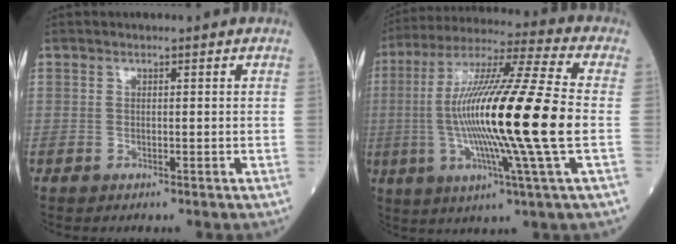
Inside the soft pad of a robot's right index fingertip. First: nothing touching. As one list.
[{"total": 21.4, "force": [-2.0, -1.1, 21.3], "torque": [-0.402, -0.009, -0.053]}]